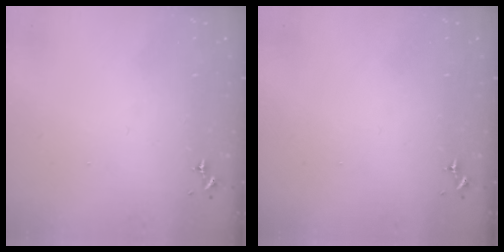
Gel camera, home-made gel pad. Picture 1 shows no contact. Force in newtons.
{"total": 0.0}